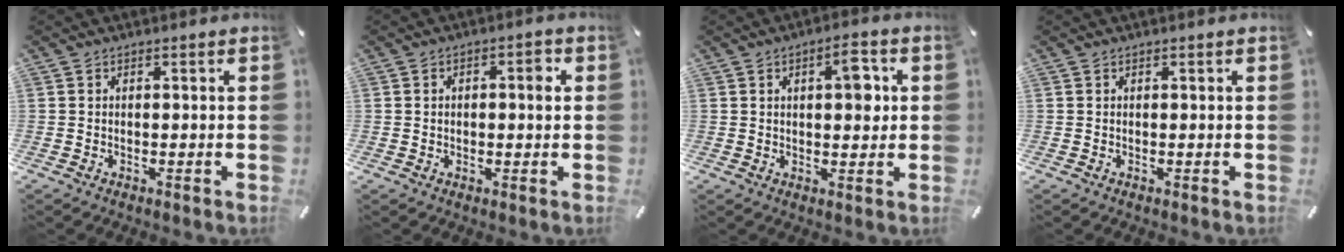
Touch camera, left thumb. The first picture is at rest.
{"total": 3.5, "force": [0.5, 1.6, 3.0], "torque": [-0.037, 0.000, 0.001]}
{"total": 7.0, "force": [2.0, 3.3, 5.8], "torque": [-0.074, -0.006, 0.026]}
{"total": 0.0}